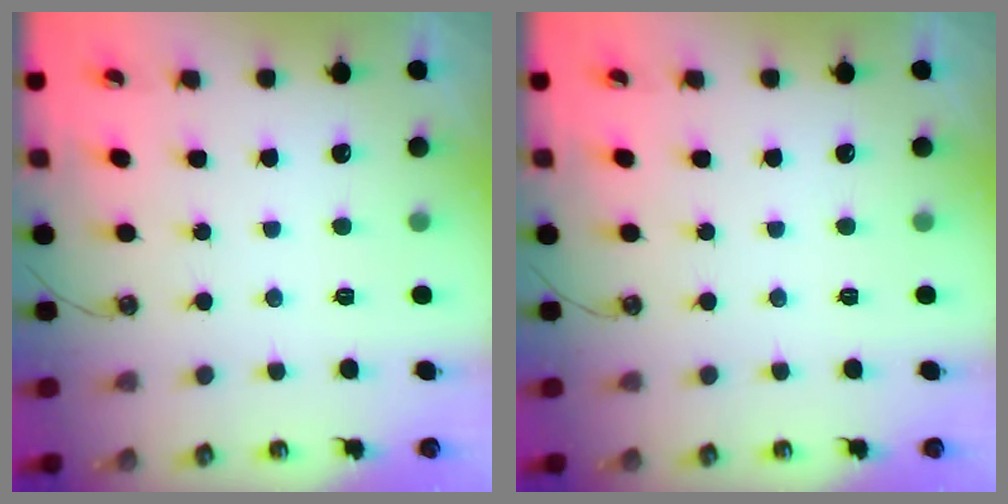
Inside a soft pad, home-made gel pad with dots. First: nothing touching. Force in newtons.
{"total": 0.0}